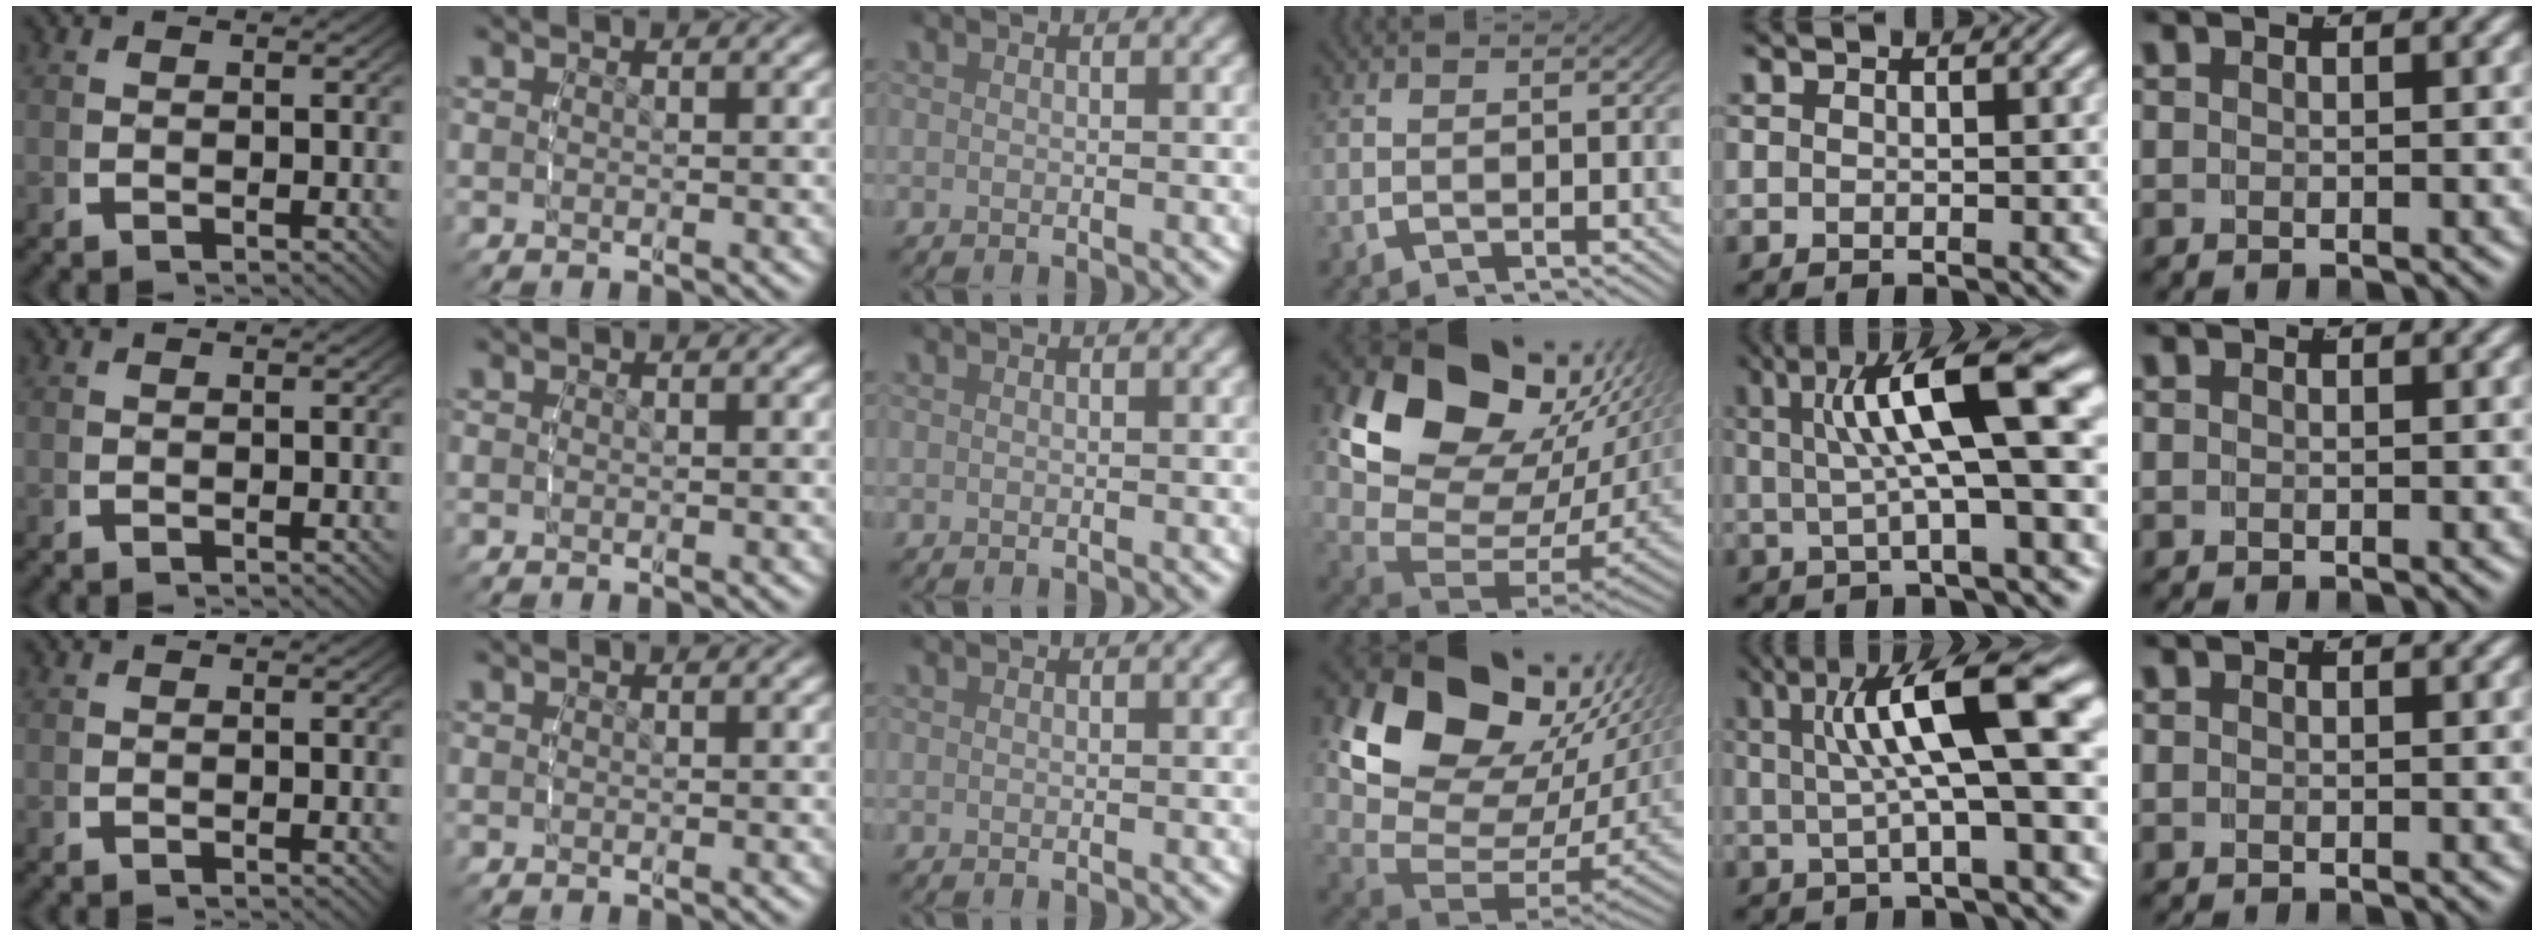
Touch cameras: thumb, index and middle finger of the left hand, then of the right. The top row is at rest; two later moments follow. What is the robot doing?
{"motion": "lift_and_place", "object": "lipstick"}